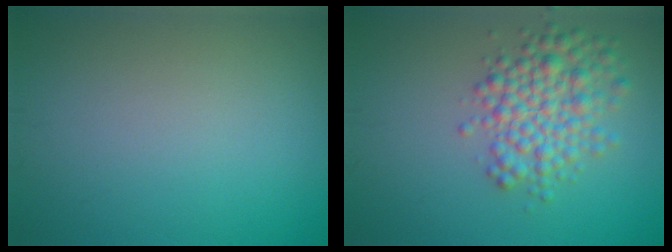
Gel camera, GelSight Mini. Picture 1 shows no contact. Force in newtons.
{"total": 5.0, "press": 5.0, "slide": 0.1}